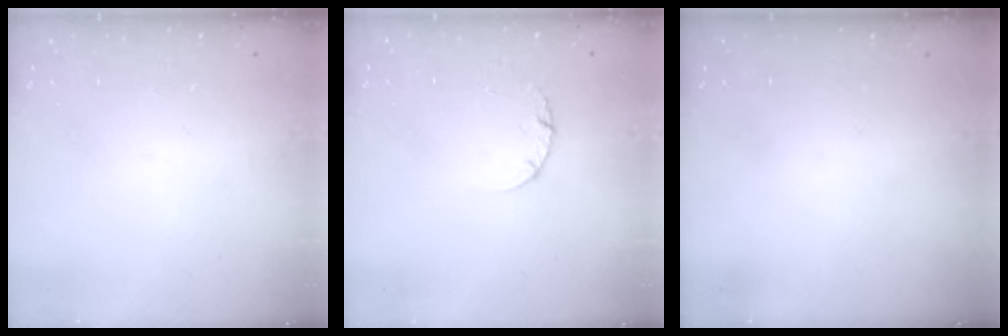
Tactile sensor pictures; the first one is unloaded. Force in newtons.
{"total": 2.6, "press": 2.6, "slide": 0.3}
{"total": 0.0}